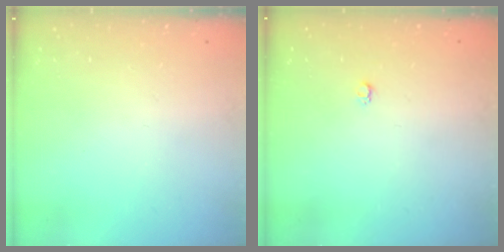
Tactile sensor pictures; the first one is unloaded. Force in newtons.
{"total": 2.6, "press": 2.6, "slide": 0.4}